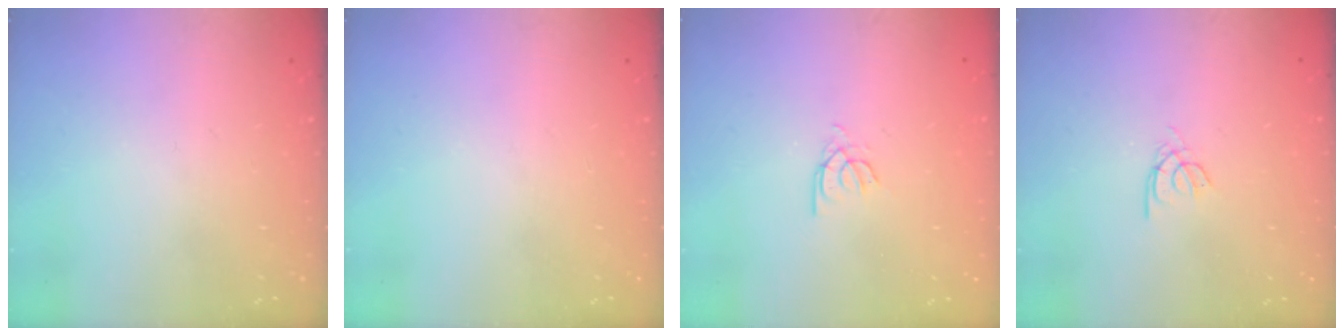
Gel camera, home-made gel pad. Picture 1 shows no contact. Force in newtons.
{"total": 0.0}
{"total": 2.6, "press": 2.6, "slide": 0.2}
{"total": 2.2, "press": 2.2, "slide": 0.2}